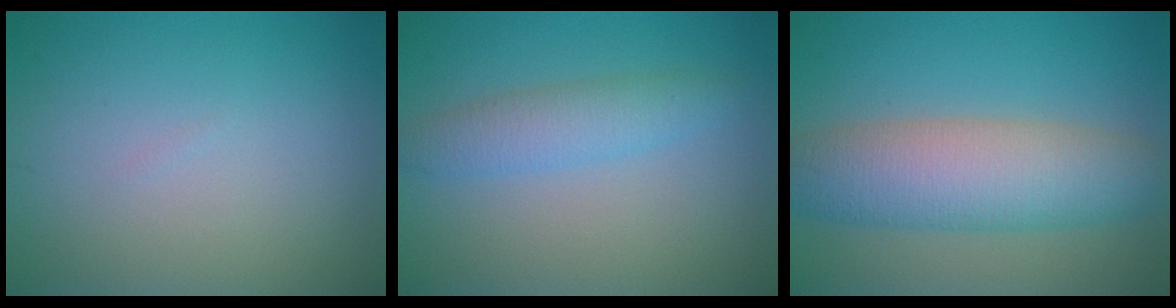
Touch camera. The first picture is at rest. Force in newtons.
{"total": 3.0, "press": 3.0, "slide": 0.1}
{"total": 7.8, "press": 7.8, "slide": 0.4}